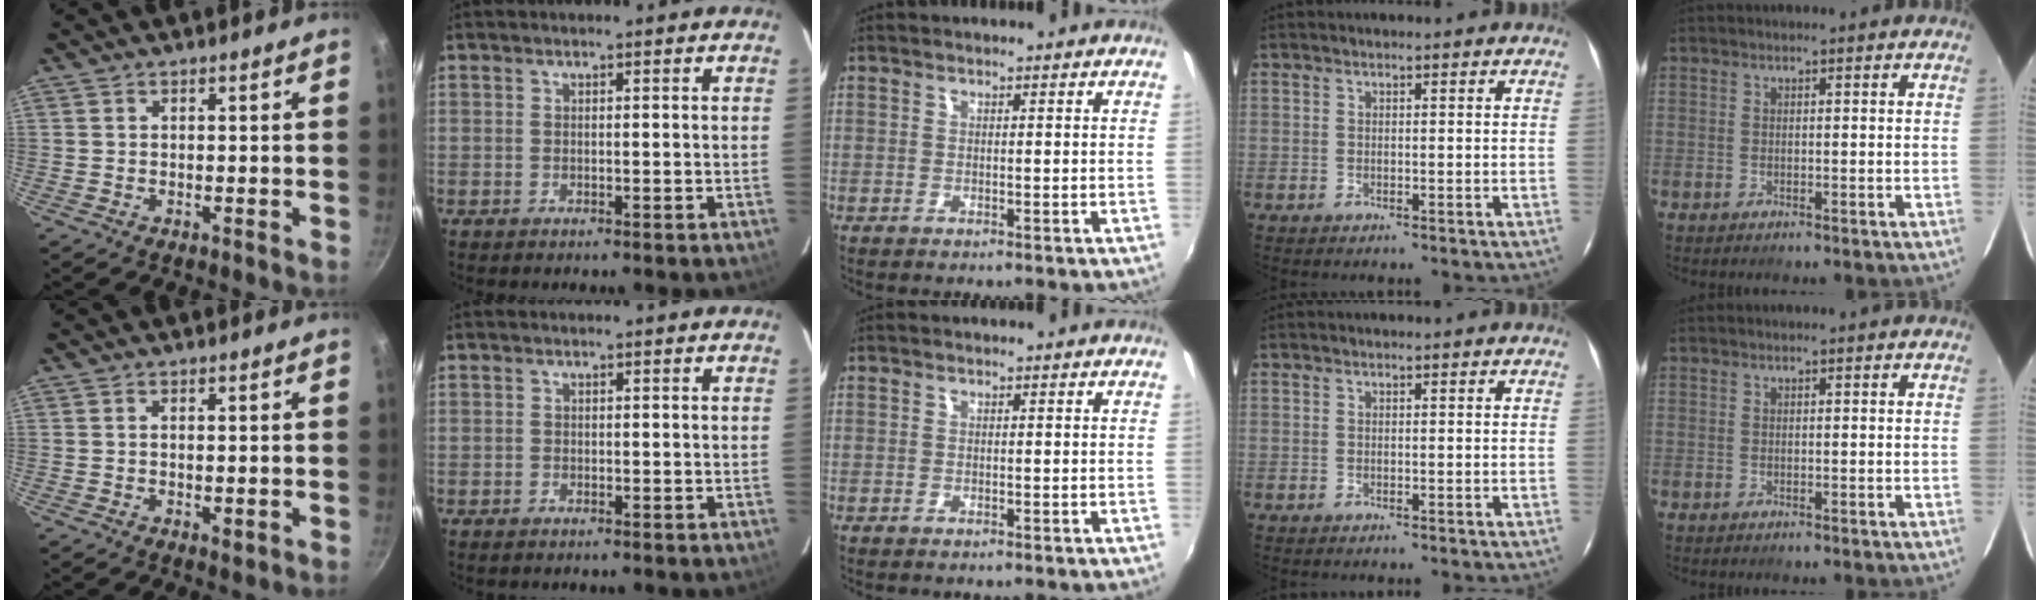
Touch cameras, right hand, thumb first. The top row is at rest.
{"thumb": {"total": 1.8, "force": [-0.2, 0.7, 1.6], "torque": [-0.023, -0.006, -0.002]}, "index": {"total": 0.7, "force": [-0.5, 0.4, 0.0], "torque": [-0.004, 0.001, -0.010]}}